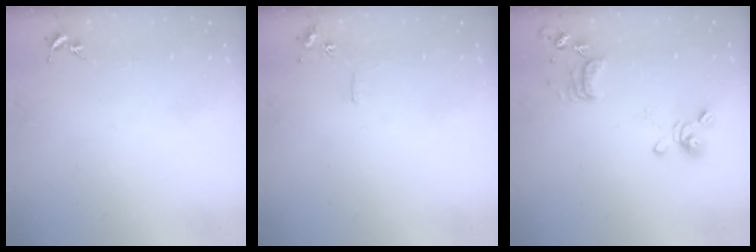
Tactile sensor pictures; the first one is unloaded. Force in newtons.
{"total": 5.6, "press": 5.6, "slide": 0.7}
{"total": 13.1, "press": 13.0, "slide": 1.3}